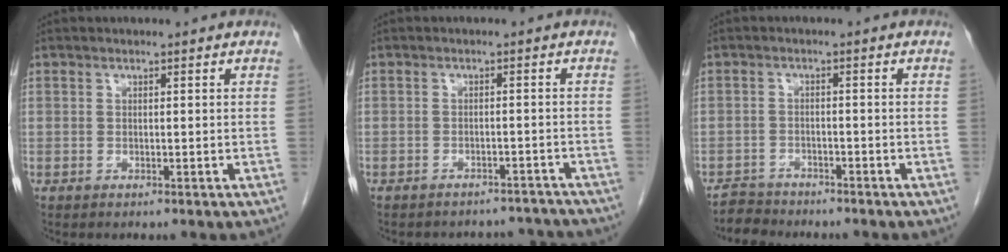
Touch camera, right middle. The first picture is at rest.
{"total": 8.9, "force": [-8.4, 2.8, 0.5], "torque": [-0.005, 0.023, -0.088]}
{"total": 3.1, "force": [-3.0, 0.9, -0.5], "torque": [0.008, -0.005, -0.054]}